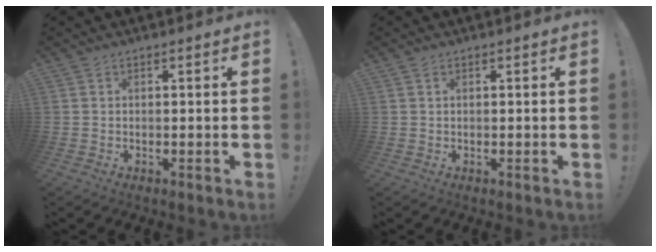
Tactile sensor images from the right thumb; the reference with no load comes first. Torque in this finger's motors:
{"motor_torque": [-0.01, -0.11, 0.05, 0.00, 0.00]}